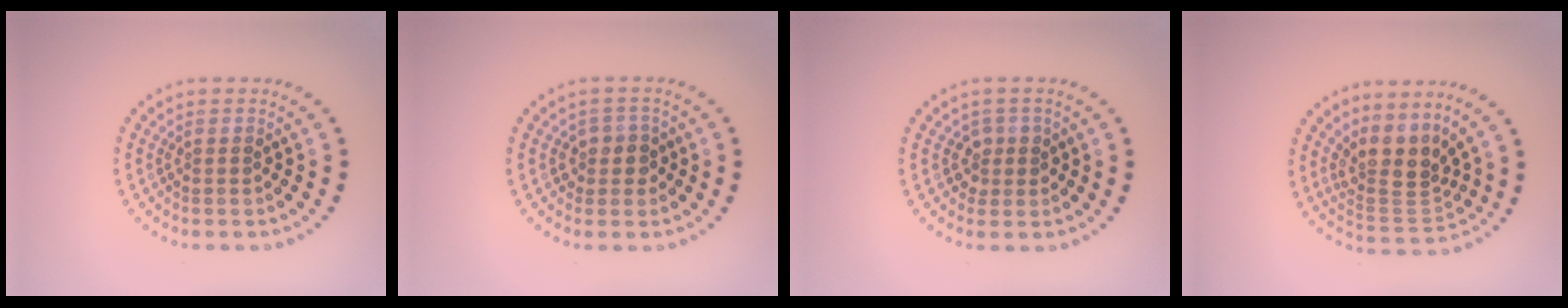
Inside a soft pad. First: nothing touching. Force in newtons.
{"total": 1.8, "press": 1.7, "slide": 0.8}
{"total": 1.3, "press": 1.1, "slide": 0.6}
{"total": 3.9, "press": 2.9, "slide": 2.6}